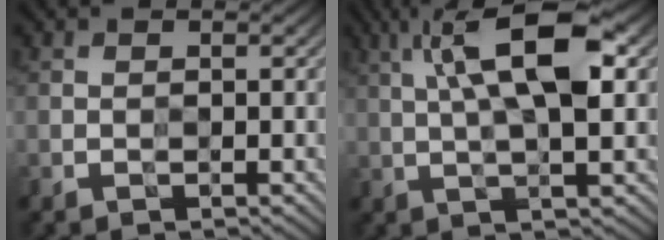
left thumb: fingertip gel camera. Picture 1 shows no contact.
{"total": 10.6, "force": [3.1, 3.0, 9.7], "torque": [-0.170, 0.015, 0.046]}